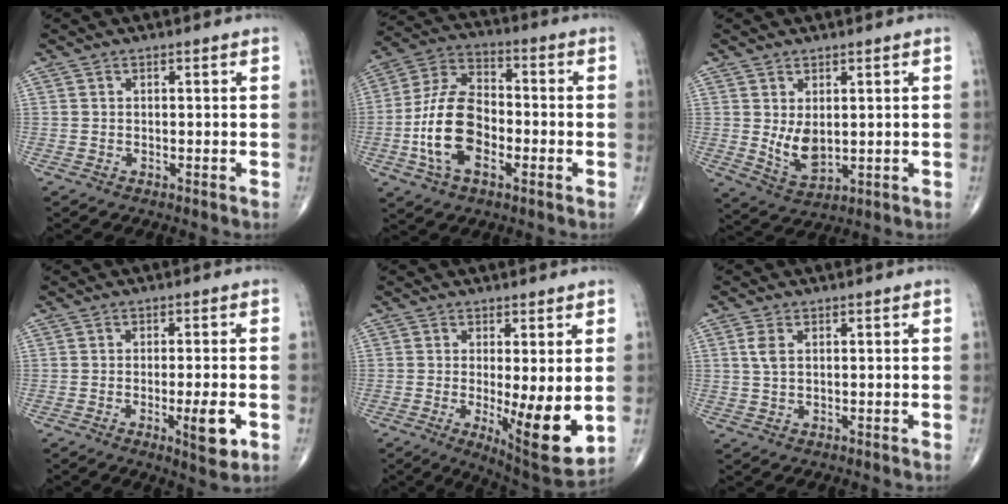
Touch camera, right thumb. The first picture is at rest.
{"total": 15.0, "force": [-3.4, 8.5, 11.9], "torque": [-0.229, 0.030, -0.069]}
{"total": 5.8, "force": [0.8, 3.3, 4.7], "torque": [-0.075, -0.017, 0.030]}
{"total": 6.4, "force": [-2.0, 1.3, 6.0], "torque": [-0.086, -0.006, -0.025]}
{"total": 11.6, "force": [-1.3, 3.0, 11.2], "torque": [-0.161, -0.034, -0.013]}
{"total": 2.7, "force": [0.9, 1.5, 2.1], "torque": [-0.046, 0.004, 0.019]}